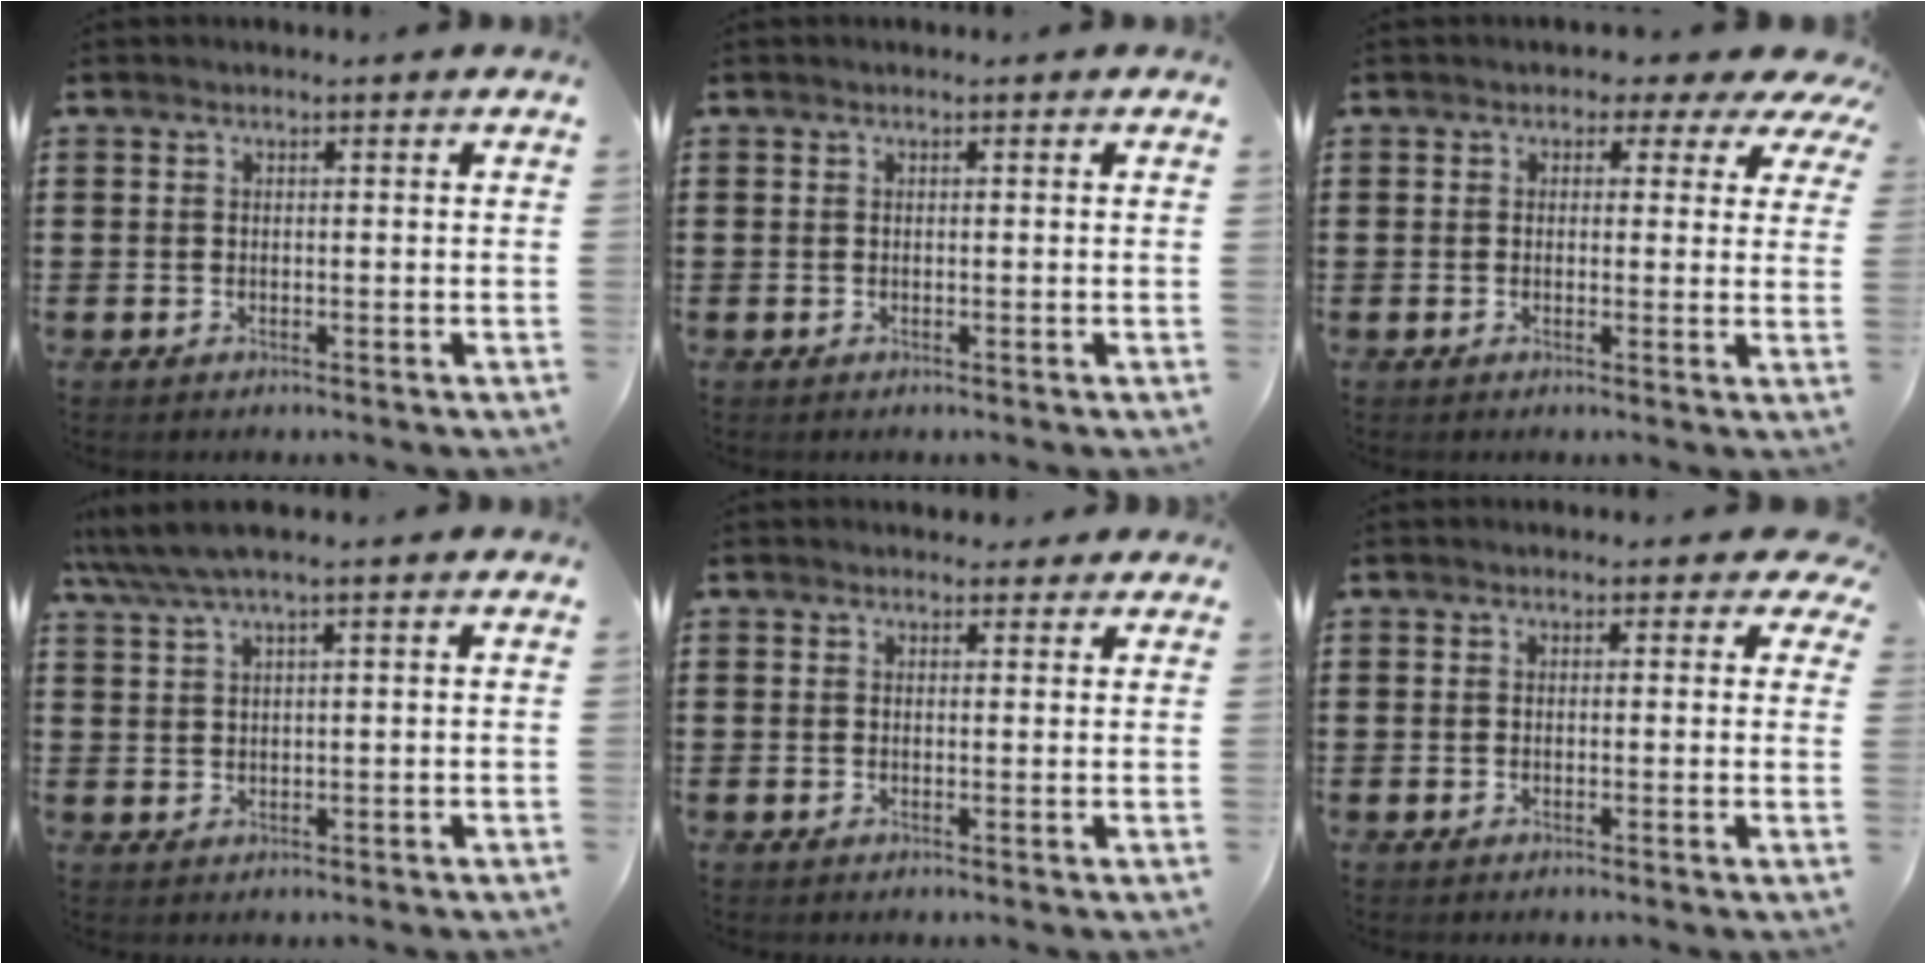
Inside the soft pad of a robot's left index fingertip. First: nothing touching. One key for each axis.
{"total": 0.0}
{"total": 2.5, "fx": 1.1, "fy": 1.9, "fz": 1.3, "tx": -0.021, "ty": -0.002, "tz": 0.011}
{"total": 3.2, "fx": 2.1, "fy": 0.2, "fz": 2.5, "tx": -0.060, "ty": -0.003, "tz": 0.034}
{"total": 1.6, "fx": 1.3, "fy": 0.9, "fz": 0.2, "tx": 0.000, "ty": 0.005, "tz": 0.023}
{"total": 1.2, "fx": 0.4, "fy": 0.9, "fz": 0.6, "tx": -0.001, "ty": 0.003, "tz": 0.002}